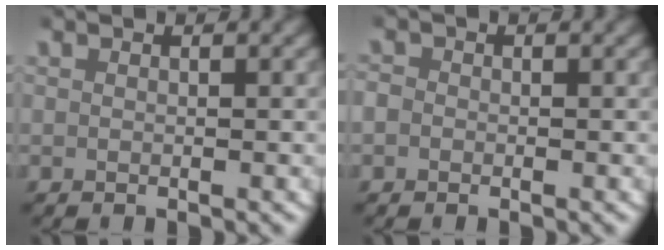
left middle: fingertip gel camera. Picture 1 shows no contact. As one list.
[{"total": 1.5, "force": [-0.2, 1.4, 0.5], "torque": [-0.020, 0.001, -0.007]}]